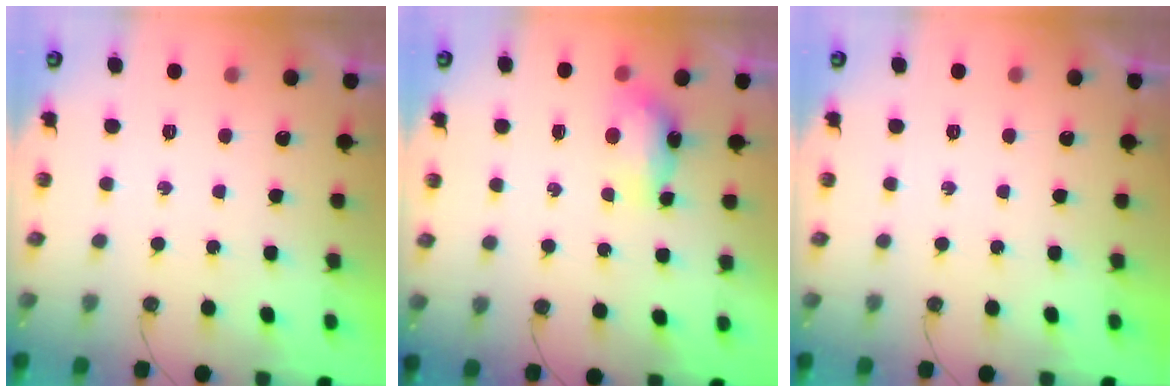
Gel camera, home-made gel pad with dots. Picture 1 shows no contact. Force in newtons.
{"total": 6.0, "press": 5.9, "slide": 0.7}
{"total": 0.0}